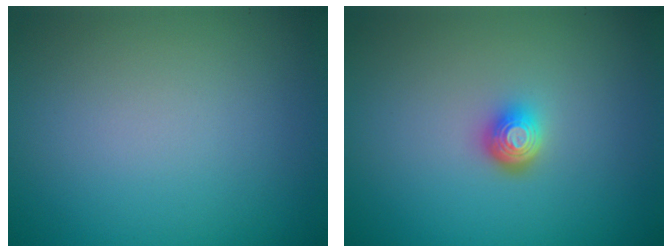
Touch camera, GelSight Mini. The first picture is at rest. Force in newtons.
{"total": 1.9, "press": 1.4, "slide": 1.3}